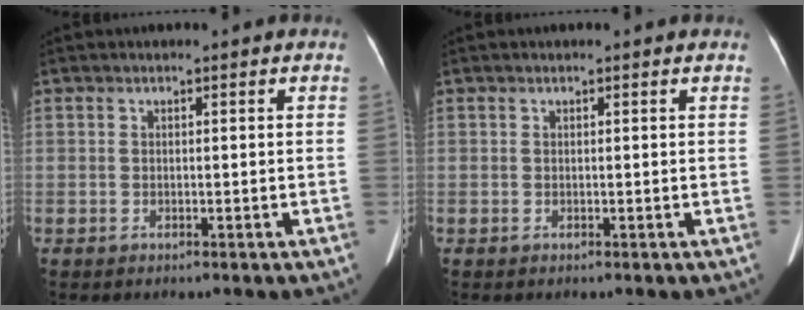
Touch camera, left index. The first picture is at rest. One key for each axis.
{"total": 0.0}